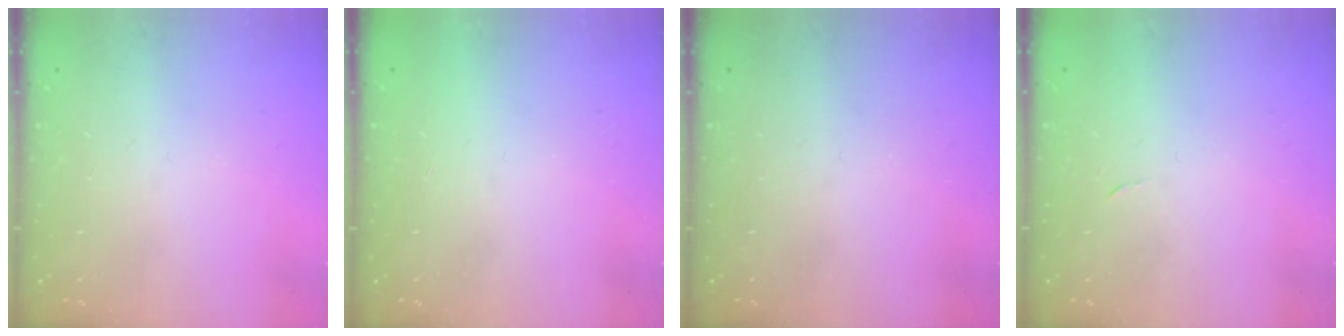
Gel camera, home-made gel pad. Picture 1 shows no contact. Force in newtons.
{"total": 1.7, "press": 1.7, "slide": 0.1}
{"total": 0.0}
{"total": 2.3, "press": 2.3, "slide": 0.4}